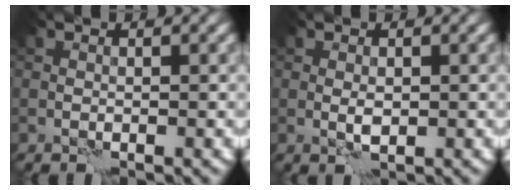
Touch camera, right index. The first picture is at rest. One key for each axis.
{"total": 1.1, "fx": -0.1, "fy": 0.4, "fz": 1.0, "tx": -0.021, "ty": 0.003, "tz": -0.001}